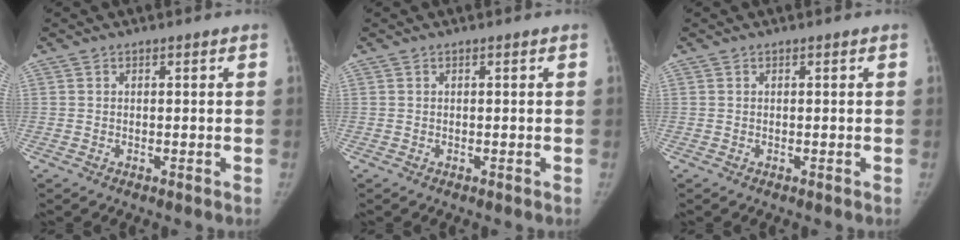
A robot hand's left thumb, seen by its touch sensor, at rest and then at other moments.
{"total": 0.0}
{"total": 0.0}